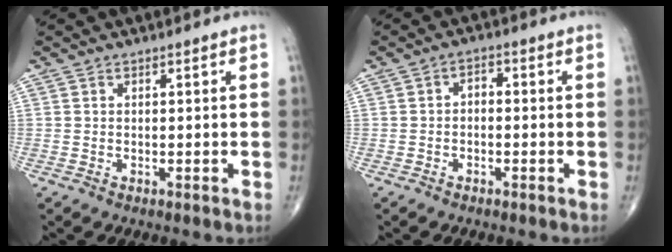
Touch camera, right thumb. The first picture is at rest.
{"total": 2.3, "force": [-0.5, 1.5, 1.7], "torque": [-0.019, 0.015, -0.016]}